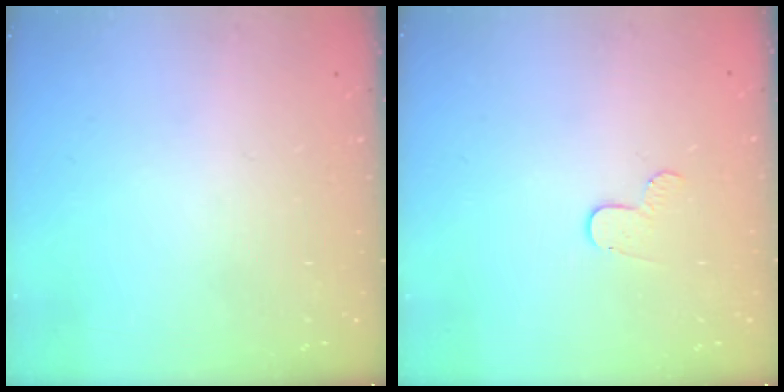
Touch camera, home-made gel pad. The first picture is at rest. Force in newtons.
{"total": 5.7, "press": 5.7, "slide": 0.5}